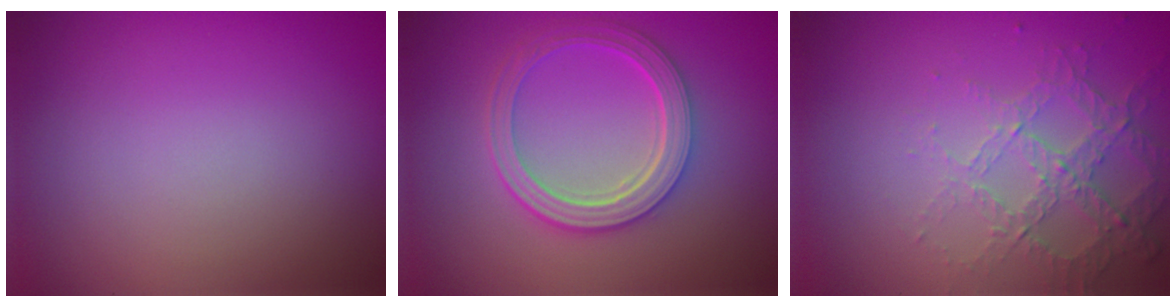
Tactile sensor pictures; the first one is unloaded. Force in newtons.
{"total": 5.1, "press": 3.9, "slide": 3.3}
{"total": 4.1, "press": 2.9, "slide": 3.0}